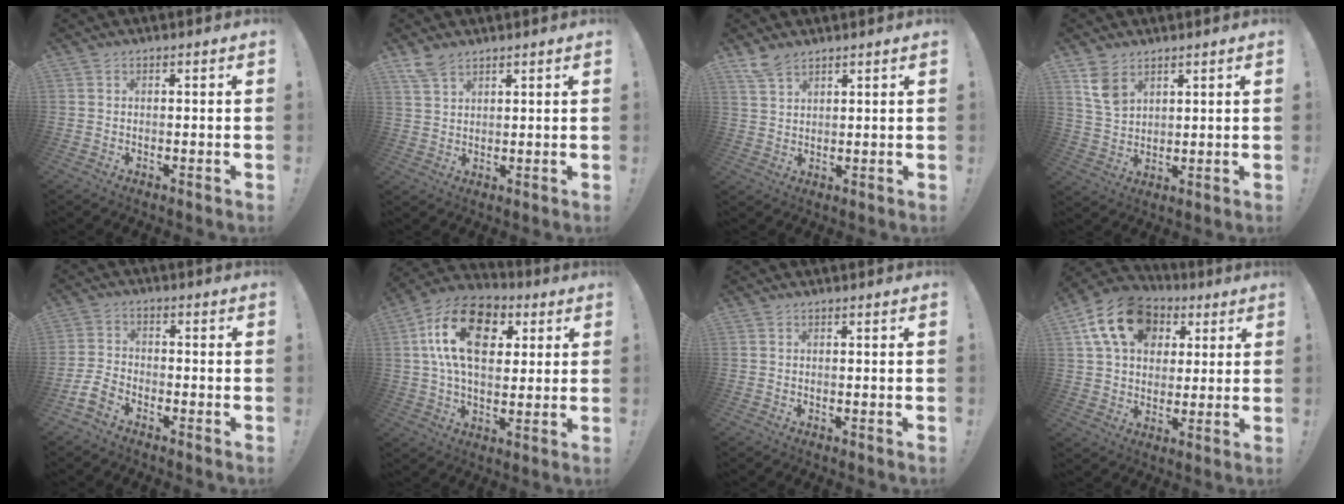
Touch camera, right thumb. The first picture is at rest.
{"total": 5.8, "force": [4.6, 3.0, 1.8], "torque": [-0.034, -0.023, 0.091]}
{"total": 5.9, "force": [4.8, 2.9, 1.8], "torque": [-0.034, -0.025, 0.093]}
{"total": 7.5, "force": [4.5, 4.8, 3.6], "torque": [-0.049, -0.019, 0.089]}
{"total": 6.5, "force": [-4.4, 3.6, 3.1], "torque": [-0.074, 0.011, -0.084]}
{"total": 19.3, "force": [5.7, 12.0, 14.0], "torque": [-0.244, -0.009, 0.097]}
{"total": 0.0}
{"total": 17.6, "force": [6.8, 12.7, 10.0], "torque": [-0.151, -0.015, 0.130]}